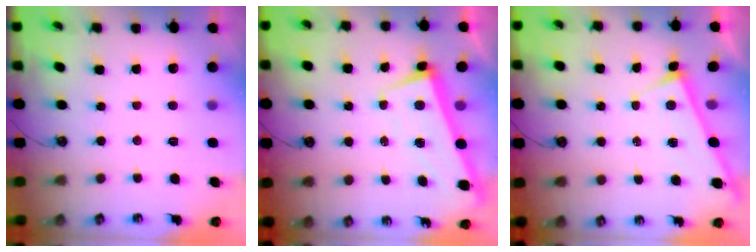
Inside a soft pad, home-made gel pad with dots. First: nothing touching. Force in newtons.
{"total": 1.6, "press": 0.6, "slide": 1.4}
{"total": 3.0, "press": 3.0, "slide": 0.2}